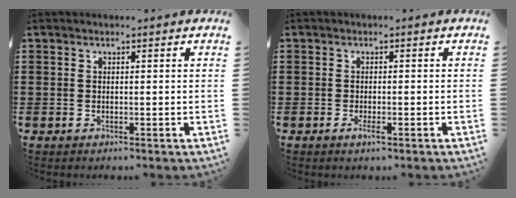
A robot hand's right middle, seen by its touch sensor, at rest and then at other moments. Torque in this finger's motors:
{"motor_torque": [0.80, 0.08, 0.07, 0.08]}